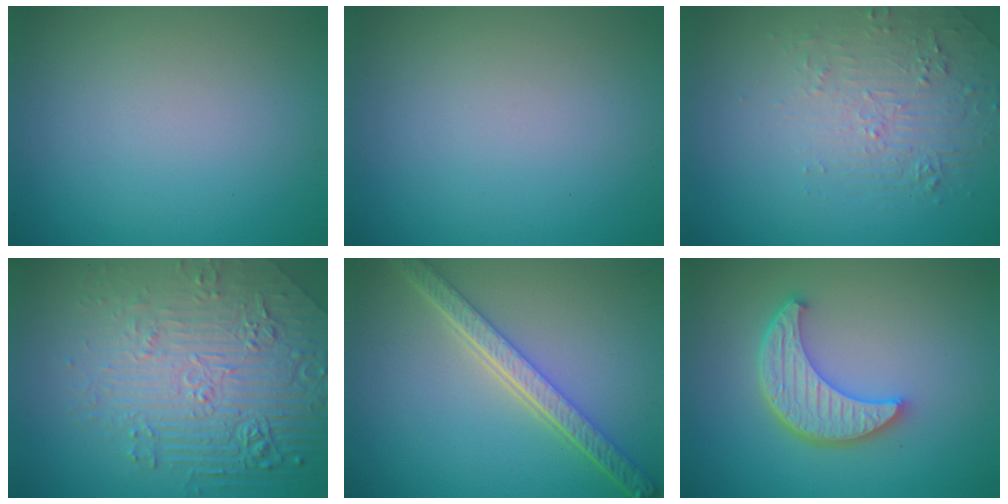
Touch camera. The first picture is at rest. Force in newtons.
{"total": 0.0}
{"total": 2.2, "press": 1.3, "slide": 1.8}
{"total": 9.0, "press": 6.1, "slide": 6.5}
{"total": 5.3, "press": 4.0, "slide": 3.4}
{"total": 5.5, "press": 4.2, "slide": 3.4}